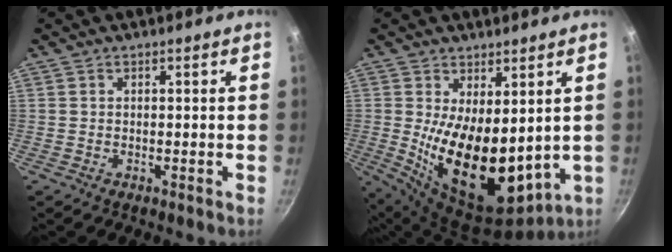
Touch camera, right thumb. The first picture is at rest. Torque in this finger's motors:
{"motor_torque": [-0.55, 2.24, 2.51, 0.19, 0.51]}